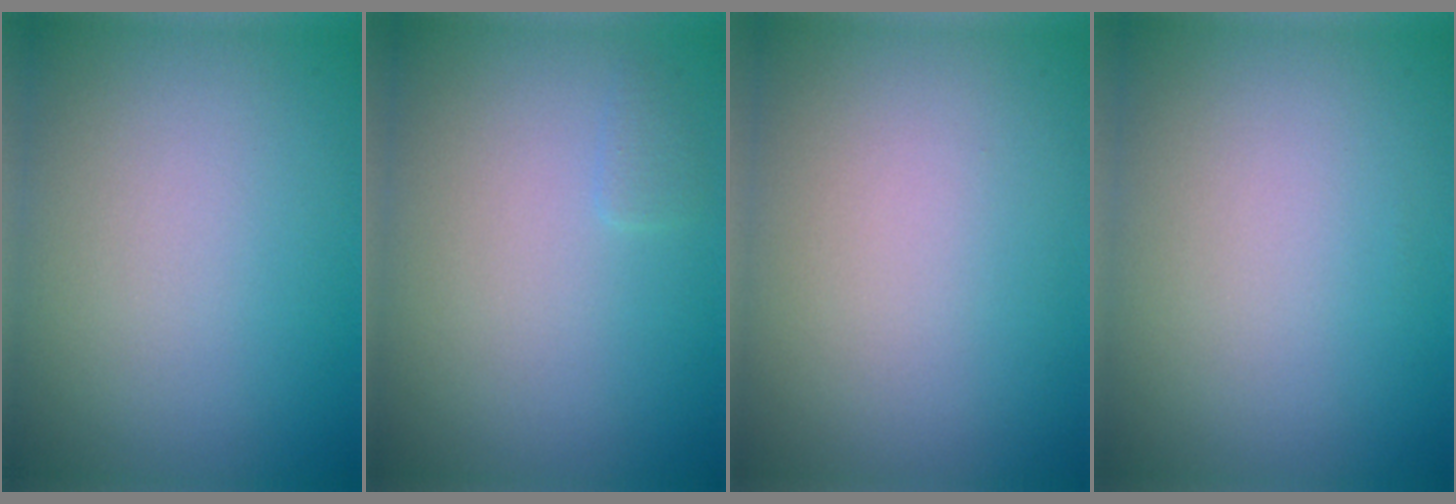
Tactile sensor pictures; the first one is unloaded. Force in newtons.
{"total": 0.6, "press": 0.6, "slide": 0.0}
{"total": 0.0}
{"total": 0.0}